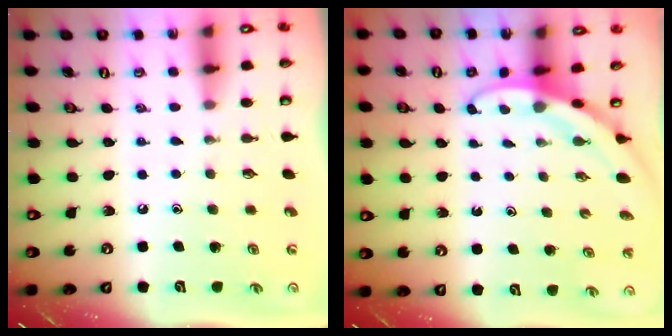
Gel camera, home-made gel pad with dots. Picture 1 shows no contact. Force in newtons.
{"total": 2.8, "press": 2.8, "slide": 0.1}